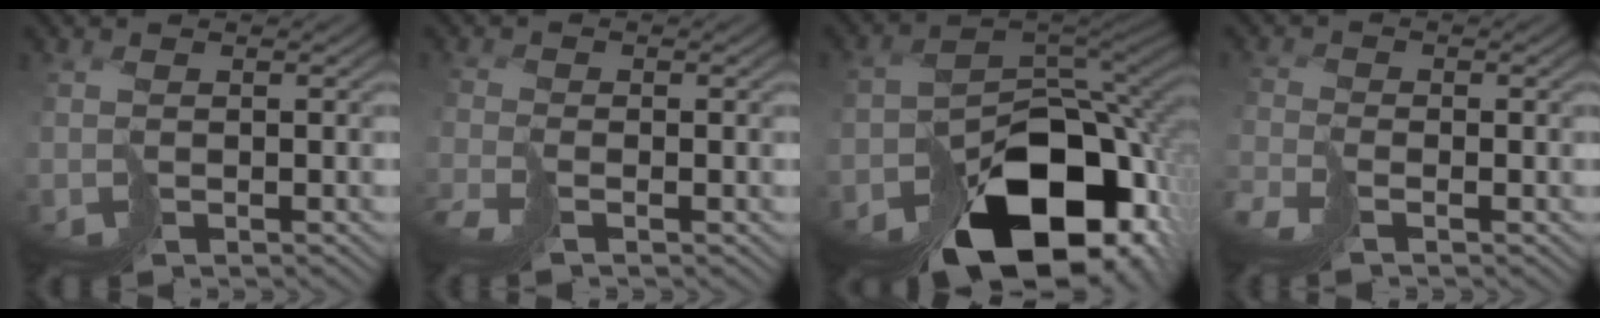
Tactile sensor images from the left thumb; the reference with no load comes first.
{"total": 1.7, "force": [-1.5, -0.8, -0.4], "torque": [0.018, 0.002, -0.037]}
{"total": 16.1, "force": [-9.1, 9.7, 9.2], "torque": [-0.129, -0.050, -0.118]}
{"total": 2.2, "force": [-2.2, -0.4, 0.0], "torque": [0.010, -0.001, -0.054]}